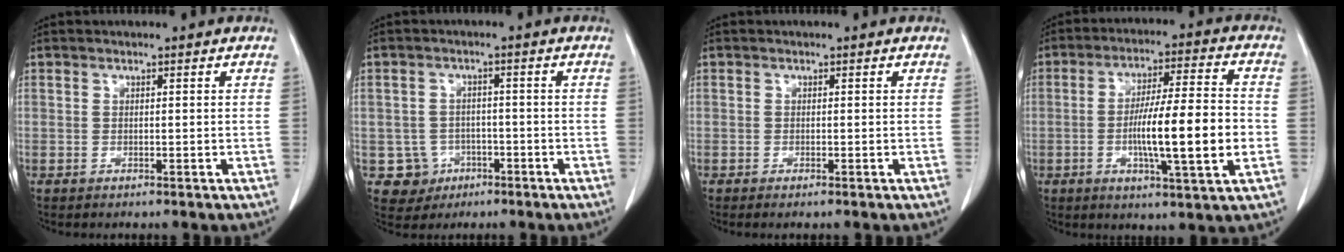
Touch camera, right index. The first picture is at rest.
{"total": 5.0, "force": [-1.5, 4.8, 0.2], "torque": [0.002, 0.012, -0.017]}
{"total": 0.6, "force": [-0.2, 0.1, 0.6], "torque": [-0.016, -0.003, -0.002]}
{"total": 13.9, "force": [-2.5, 0.8, 13.6], "torque": [-0.230, -0.002, -0.043]}